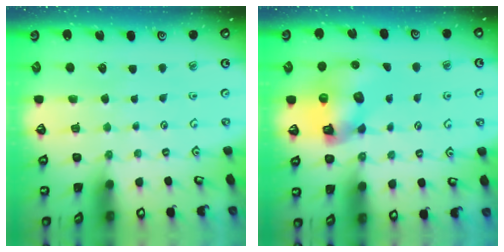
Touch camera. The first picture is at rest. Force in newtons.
{"total": 11.0, "press": 10.9, "slide": 1.8}